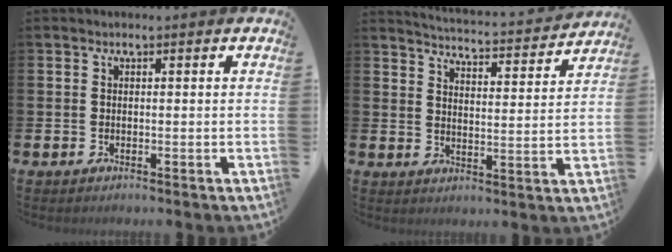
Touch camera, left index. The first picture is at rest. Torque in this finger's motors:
{"motor_torque": [0.29, -1.84, 0.07, -0.01]}